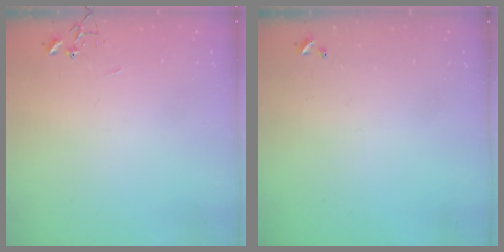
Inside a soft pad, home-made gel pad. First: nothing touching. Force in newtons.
{"total": 0.0}